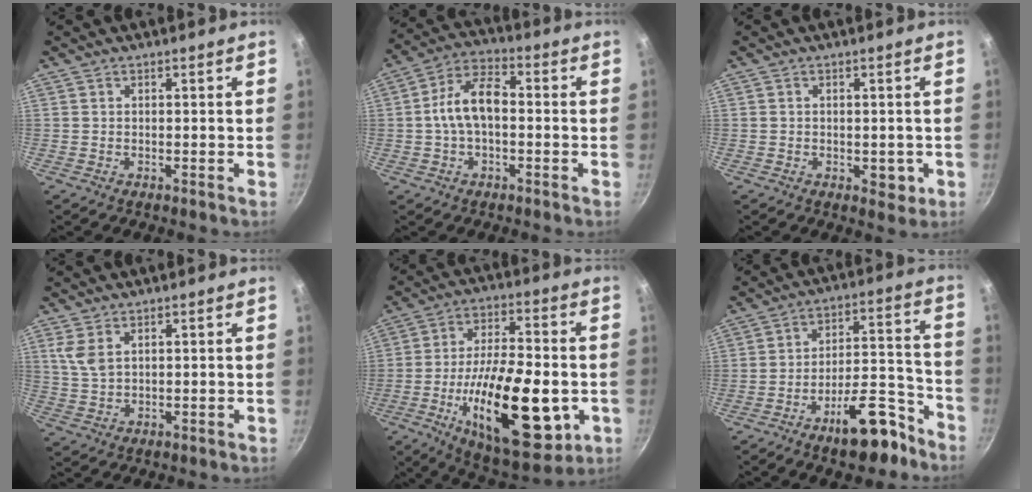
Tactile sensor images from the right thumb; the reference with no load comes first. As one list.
[{"total": 9.9, "force": [-0.5, 5.6, 8.2], "torque": [-0.137, 0.038, -0.020]}, {"total": 3.5, "force": [-0.8, 2.3, 2.5], "torque": [-0.021, 0.001, -0.009]}, {"total": 4.8, "force": [2.2, 2.7, 3.3], "torque": [-0.065, -0.007, 0.048]}, {"total": 26.5, "force": [-6.5, 11.5, 23.0], "torque": [-0.350, 0.010, -0.096]}, {"total": 14.6, "force": [-9.2, 5.9, 9.7], "torque": [-0.107, 0.092, -0.132]}]